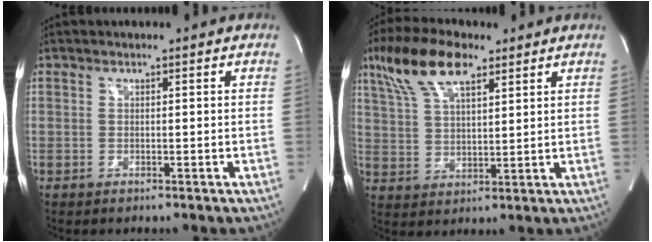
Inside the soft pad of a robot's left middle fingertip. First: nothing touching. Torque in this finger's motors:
{"motor_torque": [1.23, -0.91, 0.17, 0.06]}